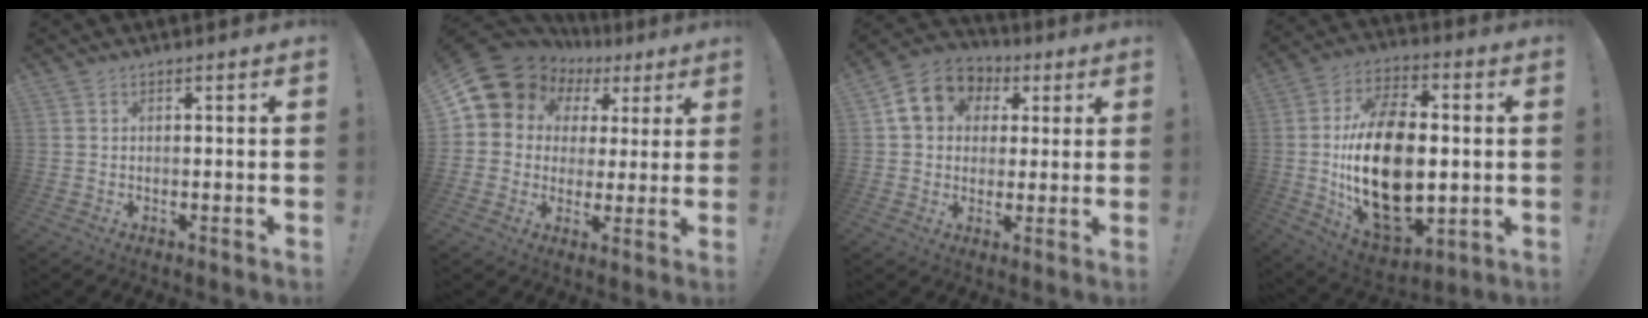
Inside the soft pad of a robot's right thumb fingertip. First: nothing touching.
{"total": 11.8, "force": [6.8, 8.8, 3.8], "torque": [-0.078, -0.045, 0.139]}
{"total": 12.0, "force": [3.9, 9.8, 5.7], "torque": [-0.083, -0.005, 0.081]}
{"total": 25.5, "force": [-1.1, 15.4, 20.2], "torque": [-0.389, -0.005, -0.011]}